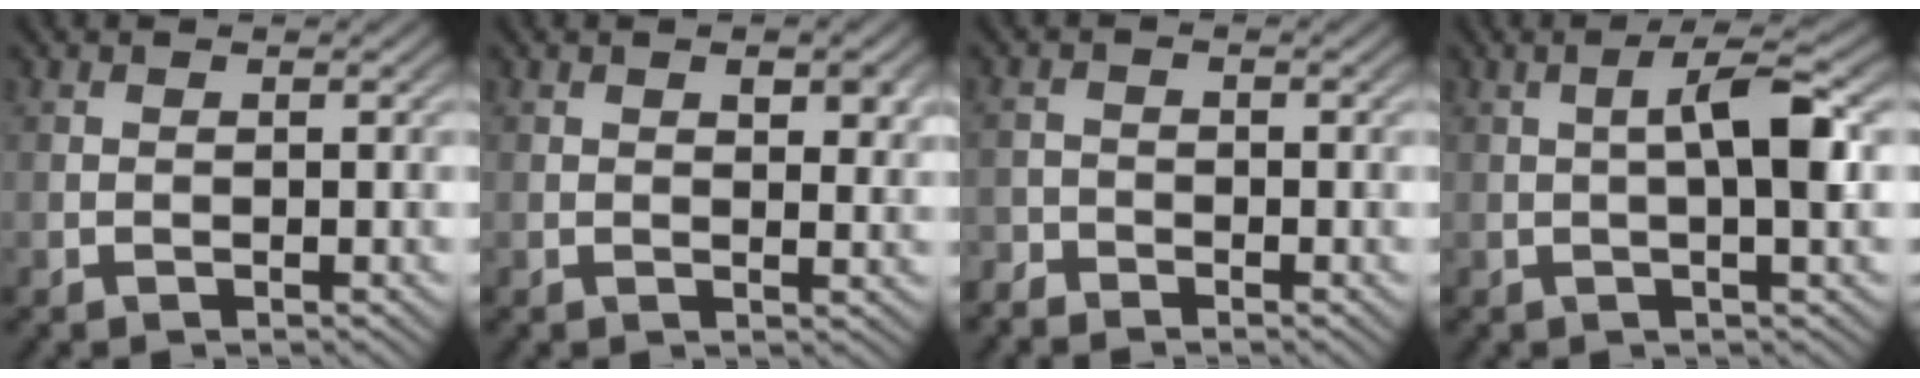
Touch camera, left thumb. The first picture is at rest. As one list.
[{"total": 3.1, "force": [1.3, 1.4, 2.4], "torque": [-0.031, -0.003, 0.022]}, {"total": 2.0, "force": [-1.9, 0.6, 0.2], "torque": [-0.004, -0.004, -0.048]}, {"total": 5.2, "force": [0.4, 0.8, 5.2], "torque": [-0.087, 0.012, 0.004]}]